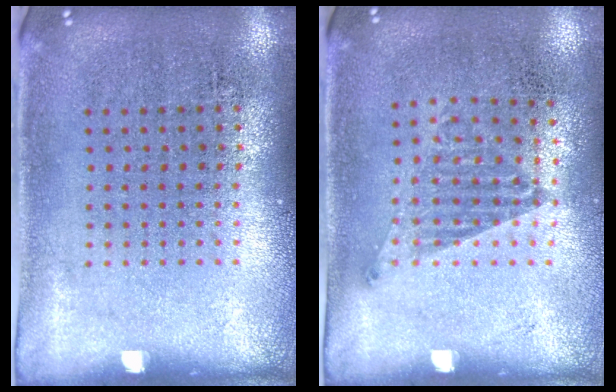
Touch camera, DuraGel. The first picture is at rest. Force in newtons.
{"total": 1.0, "press": 0.8, "slide": 0.7}